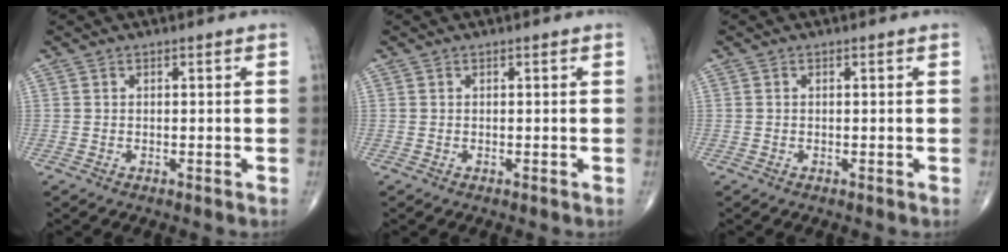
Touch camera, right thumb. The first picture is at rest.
{"total": 0.0}
{"total": 0.0}